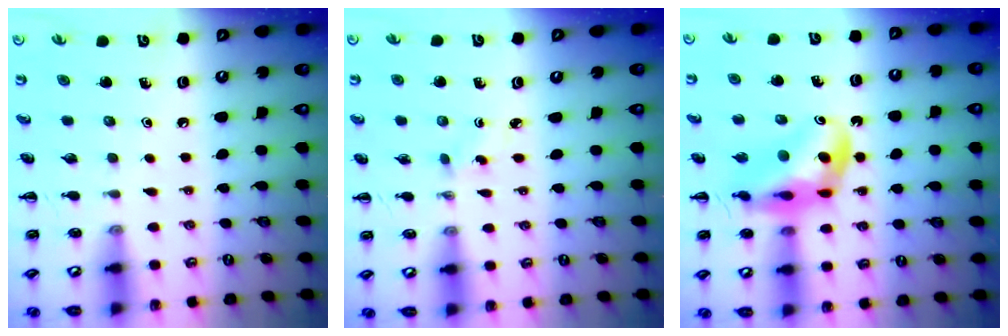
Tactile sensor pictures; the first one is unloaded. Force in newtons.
{"total": 1.8, "press": 1.6, "slide": 0.7}
{"total": 12.3, "press": 11.9, "slide": 3.3}